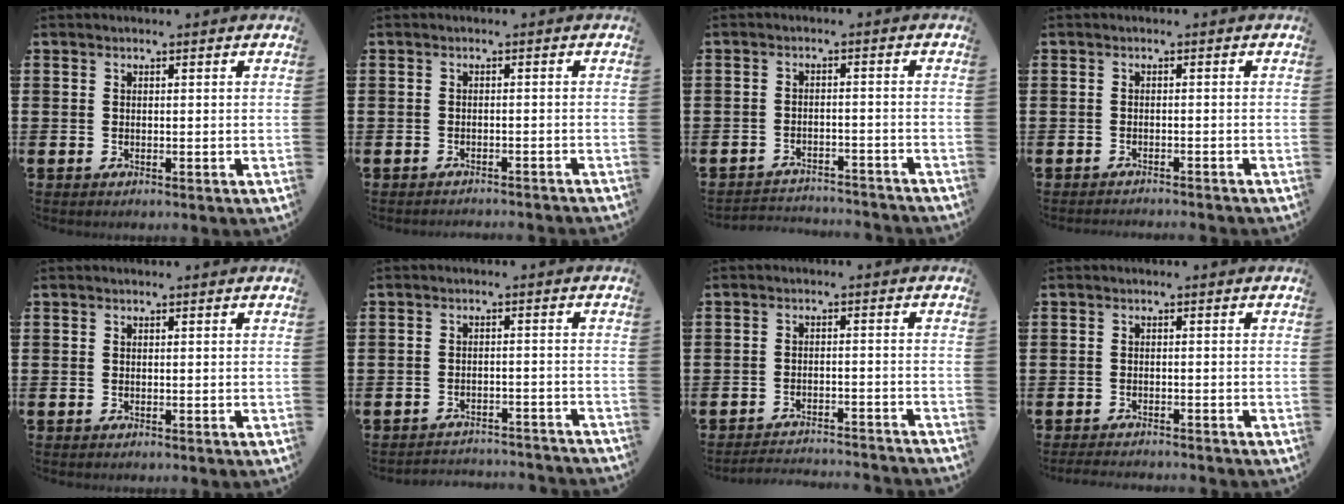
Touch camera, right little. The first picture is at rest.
{"total": 1.0, "force": [-1.0, -0.2, -0.1], "torque": [0.001, 0.002, -0.021]}
{"total": 2.6, "force": [-2.6, 0.1, -0.2], "torque": [-0.003, 0.003, -0.057]}
{"total": 1.0, "force": [-1.0, -0.2, -0.1], "torque": [0.000, 0.001, -0.020]}
{"total": 0.0}
{"total": 2.5, "force": [-2.5, 0.0, -0.1], "torque": [-0.003, 0.004, -0.055]}
{"total": 2.8, "force": [-2.8, -0.2, 0.1], "torque": [-0.003, 0.003, -0.060]}
{"total": 1.3, "force": [-1.3, 0.0, 0.2], "torque": [-0.004, 0.001, -0.025]}